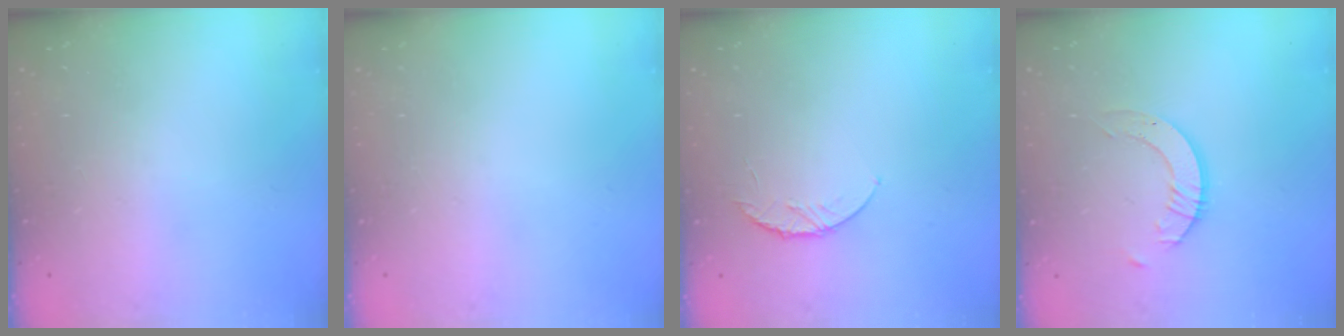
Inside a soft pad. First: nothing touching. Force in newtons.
{"total": 0.0}
{"total": 5.7, "press": 5.7, "slide": 0.7}
{"total": 3.3, "press": 3.3, "slide": 0.2}